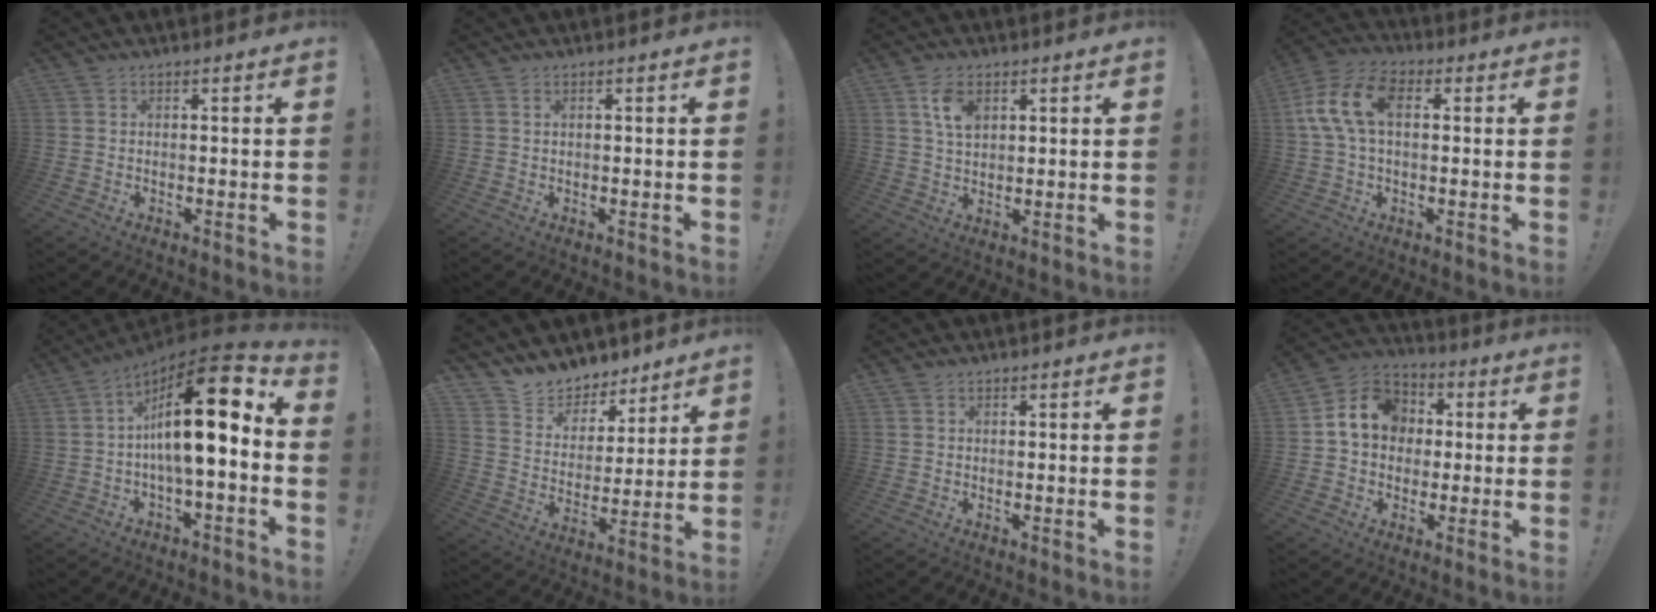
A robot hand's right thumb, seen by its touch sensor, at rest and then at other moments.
{"total": 0.7, "force": [0.4, 0.3, 0.5], "torque": [-0.016, 0.003, 0.009]}
{"total": 7.0, "force": [3.2, 4.1, 4.6], "torque": [-0.078, -0.005, 0.059]}
{"total": 13.2, "force": [2.4, 8.1, 10.2], "torque": [-0.215, 0.013, 0.044]}
{"total": 19.4, "force": [2.8, 4.9, 18.5], "torque": [-0.300, -0.014, 0.040]}
{"total": 9.1, "force": [7.6, 5.0, 0.3], "torque": [-0.012, -0.074, 0.144]}
{"total": 0.9, "force": [0.8, 0.3, -0.2], "torque": [0.011, -0.007, 0.015]}
{"total": 12.4, "force": [1.9, 10.6, 6.2], "torque": [-0.082, 0.012, 0.045]}